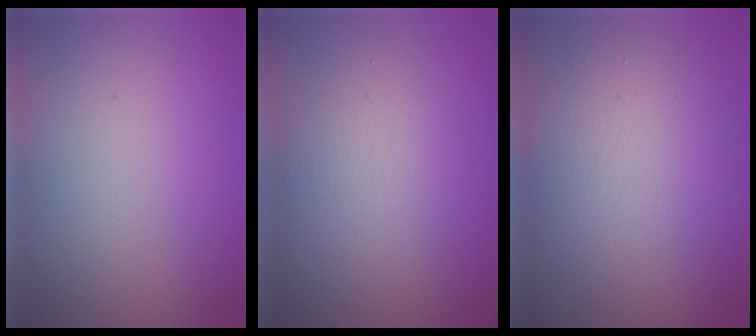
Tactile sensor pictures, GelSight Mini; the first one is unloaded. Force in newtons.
{"total": 3.1, "press": 3.1, "slide": 0.1}
{"total": 5.8, "press": 5.8, "slide": 0.4}